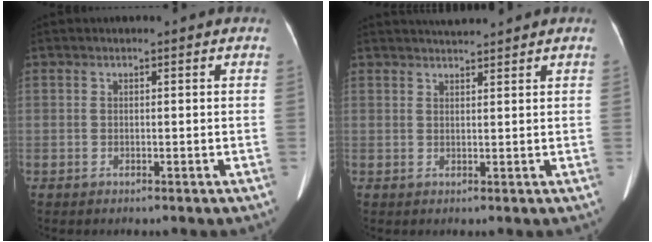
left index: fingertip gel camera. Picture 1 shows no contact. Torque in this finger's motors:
{"motor_torque": [0.66, -0.96, -0.03, 0.07]}